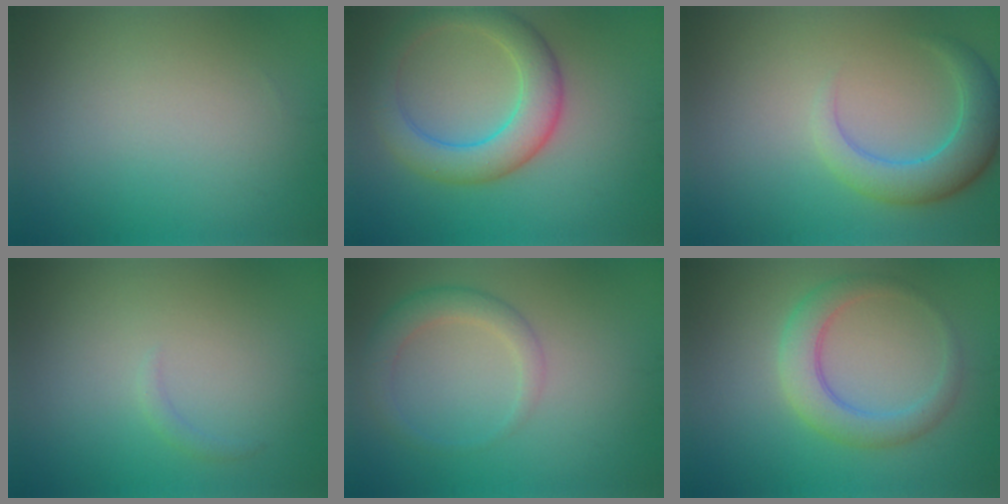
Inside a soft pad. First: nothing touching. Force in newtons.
{"total": 5.9, "press": 5.8, "slide": 0.3}
{"total": 4.6, "press": 4.6, "slide": 0.2}
{"total": 0.7, "press": 0.7, "slide": 0.1}
{"total": 2.8, "press": 2.8, "slide": 0.2}
{"total": 3.9, "press": 3.9, "slide": 0.0}